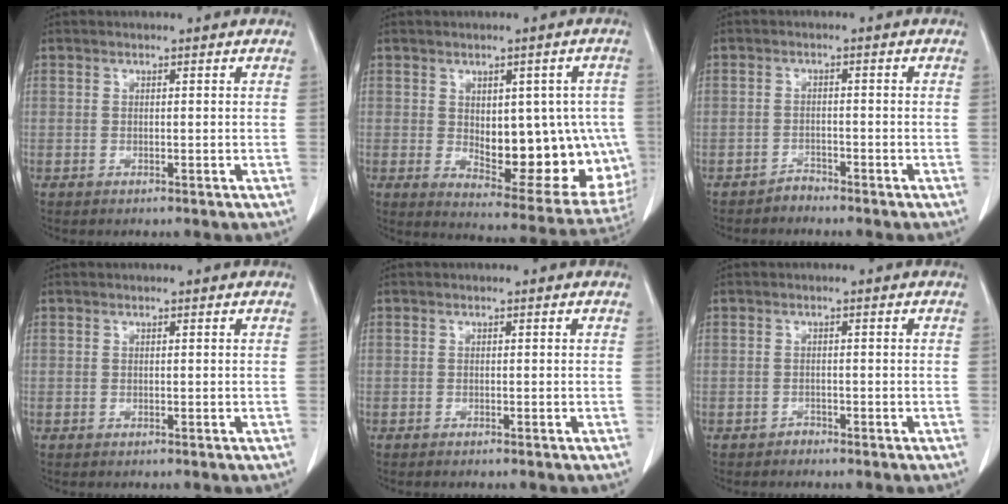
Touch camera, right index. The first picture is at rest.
{"total": 17.1, "force": [-1.3, 8.0, 15.0], "torque": [-0.161, 0.008, 0.013]}
{"total": 1.5, "force": [-1.5, 0.3, -0.2], "torque": [0.009, -0.001, -0.026]}
{"total": 0.0}
{"total": 0.7, "force": [-0.6, -0.1, 0.4], "torque": [-0.009, -0.001, -0.008]}
{"total": 0.8, "force": [-0.8, 0.4, -0.1], "torque": [0.002, 0.001, -0.017]}